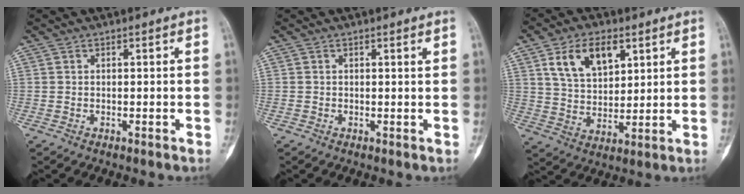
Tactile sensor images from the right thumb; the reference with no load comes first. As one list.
[{"total": 0.7, "force": [0.2, 0.3, 0.6], "torque": [-0.006, -0.001, 0.002]}, {"total": 11.1, "force": [5.2, 6.5, 7.4], "torque": [-0.106, -0.018, 0.099]}]